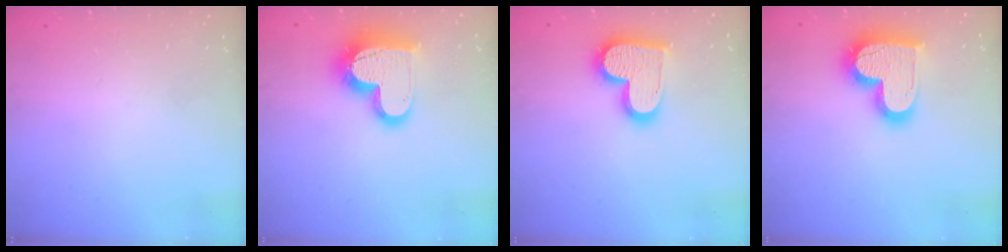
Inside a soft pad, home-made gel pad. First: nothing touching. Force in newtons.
{"total": 17.1, "press": 17.0, "slide": 1.4}
{"total": 17.4, "press": 17.3, "slide": 1.3}
{"total": 20.0, "press": 19.9, "slide": 1.4}